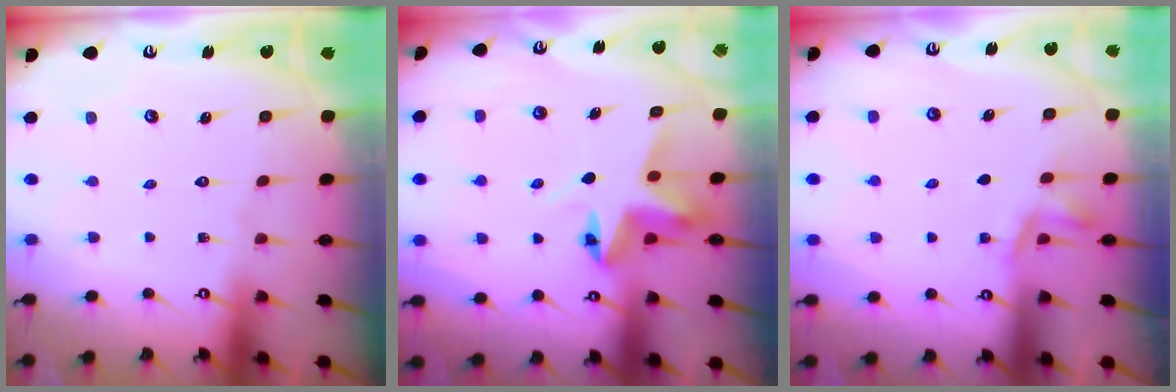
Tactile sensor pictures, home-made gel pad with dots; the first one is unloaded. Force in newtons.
{"total": 5.5, "press": 5.5, "slide": 0.1}
{"total": 2.9, "press": 2.6, "slide": 1.1}